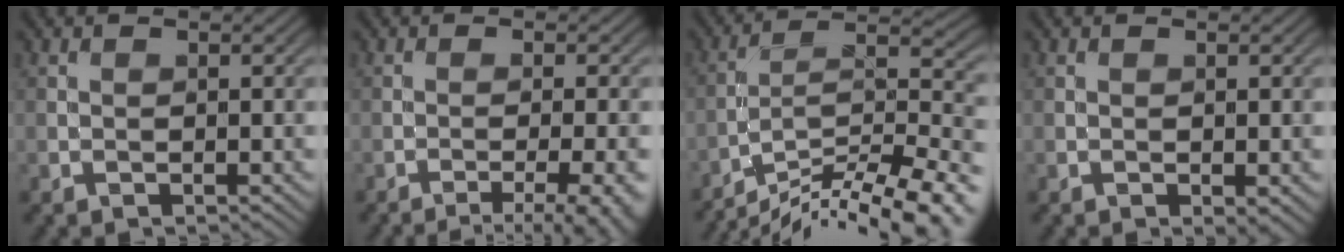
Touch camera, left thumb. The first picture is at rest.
{"total": 7.5, "force": [-4.8, 1.7, 5.5], "torque": [-0.070, 0.002, -0.055]}
{"total": 16.5, "force": [-13.4, 4.1, 8.7], "torque": [-0.127, -0.002, -0.205]}
{"total": 1.4, "force": [-0.5, 0.6, 1.2], "torque": [-0.016, 0.000, -0.008]}